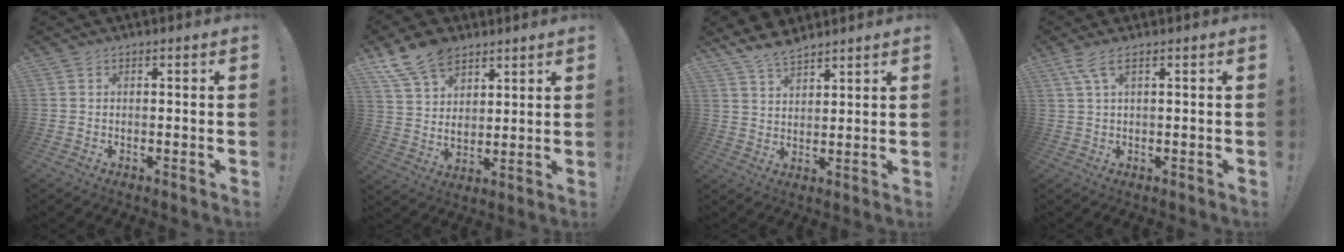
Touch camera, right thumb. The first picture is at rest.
{"total": 12.7, "force": [8.8, 7.5, 5.2], "torque": [-0.100, -0.048, 0.170]}
{"total": 7.4, "force": [6.3, 2.6, 3.0], "torque": [-0.057, -0.030, 0.118]}
{"total": 4.0, "force": [1.9, 0.9, 3.4], "torque": [-0.069, -0.003, 0.033]}